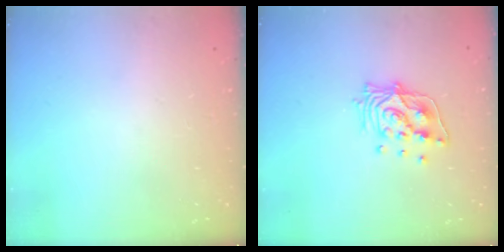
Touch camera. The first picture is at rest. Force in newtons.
{"total": 12.4, "press": 12.3, "slide": 1.1}